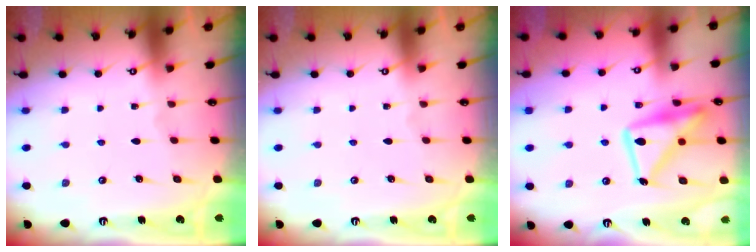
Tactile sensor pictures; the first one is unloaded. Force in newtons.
{"total": 0.0}
{"total": 17.4, "press": 17.3, "slide": 1.7}